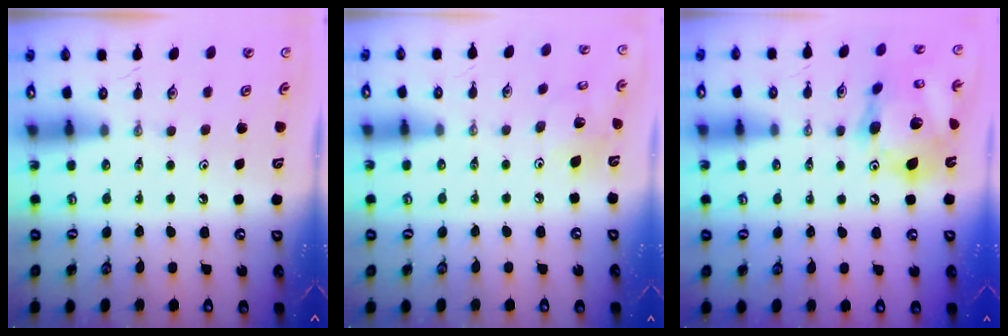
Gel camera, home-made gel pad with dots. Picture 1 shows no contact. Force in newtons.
{"total": 8.5, "press": 8.3, "slide": 2.0}
{"total": 16.8, "press": 16.7, "slide": 1.8}